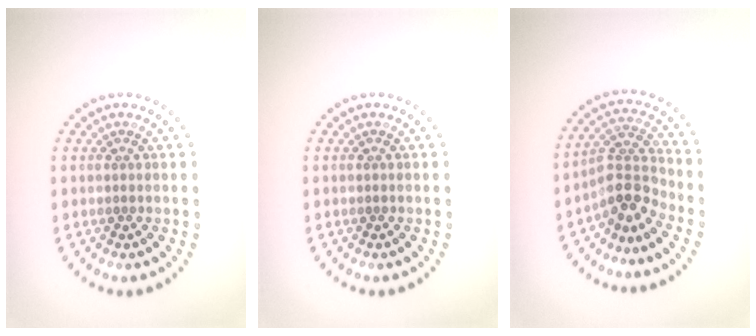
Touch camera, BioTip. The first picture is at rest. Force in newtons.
{"total": 0.0}
{"total": 3.6, "press": 2.8, "slide": 2.2}